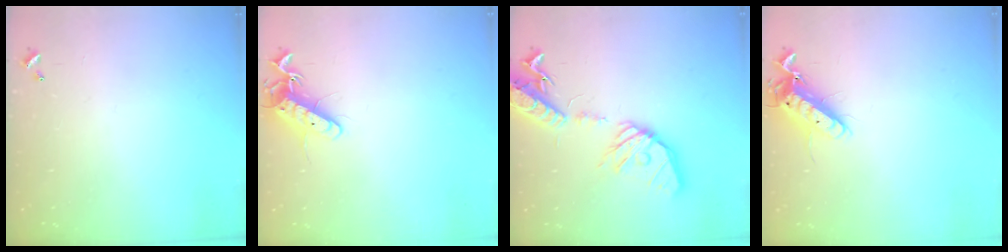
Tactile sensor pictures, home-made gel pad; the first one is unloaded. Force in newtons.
{"total": 12.5, "press": 12.4, "slide": 1.0}
{"total": 22.7, "press": 22.4, "slide": 3.7}
{"total": 12.5, "press": 12.4, "slide": 1.6}